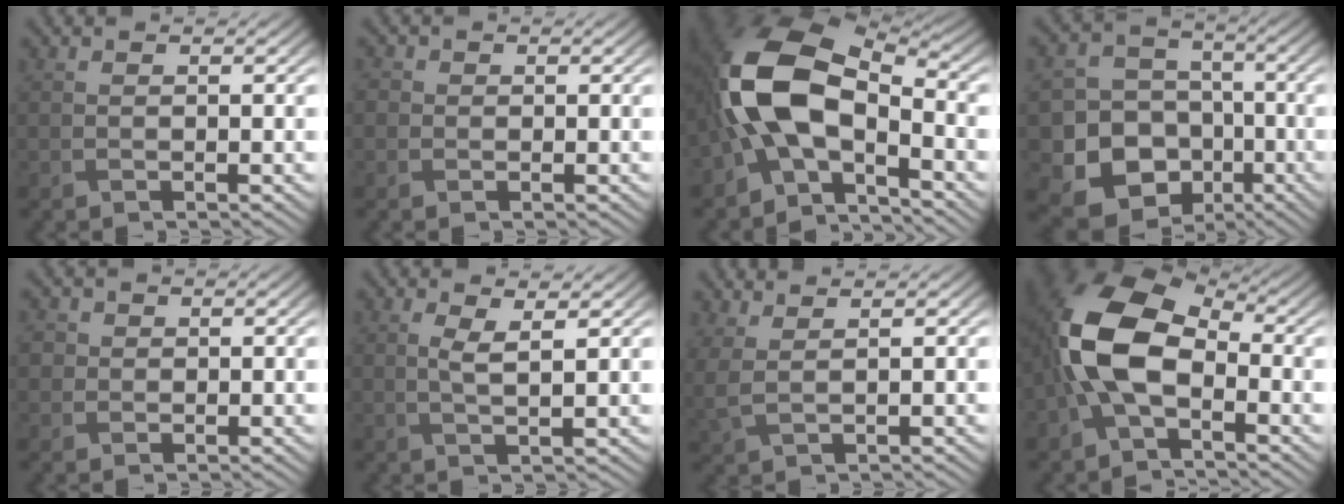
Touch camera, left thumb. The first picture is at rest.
{"total": 1.3, "force": [0.1, 1.3, 0.3], "torque": [-0.005, 0.001, -0.003]}
{"total": 15.0, "force": [-2.9, 8.7, 11.9], "torque": [-0.254, 0.003, -0.067]}
{"total": 14.3, "force": [-5.7, 12.0, 5.2], "torque": [-0.120, -0.047, -0.117]}
{"total": 2.0, "force": [0.3, 2.0, 0.5], "torque": [-0.015, 0.003, 0.003]}
{"total": 2.9, "force": [0.9, 0.6, 2.7], "torque": [-0.058, -0.001, 0.019]}
{"total": 3.1, "force": [2.1, 1.1, 2.0], "torque": [-0.056, 0.003, 0.044]}
{"total": 12.4, "force": [-1.4, 7.3, 10.0], "torque": [-0.233, 0.014, -0.045]}